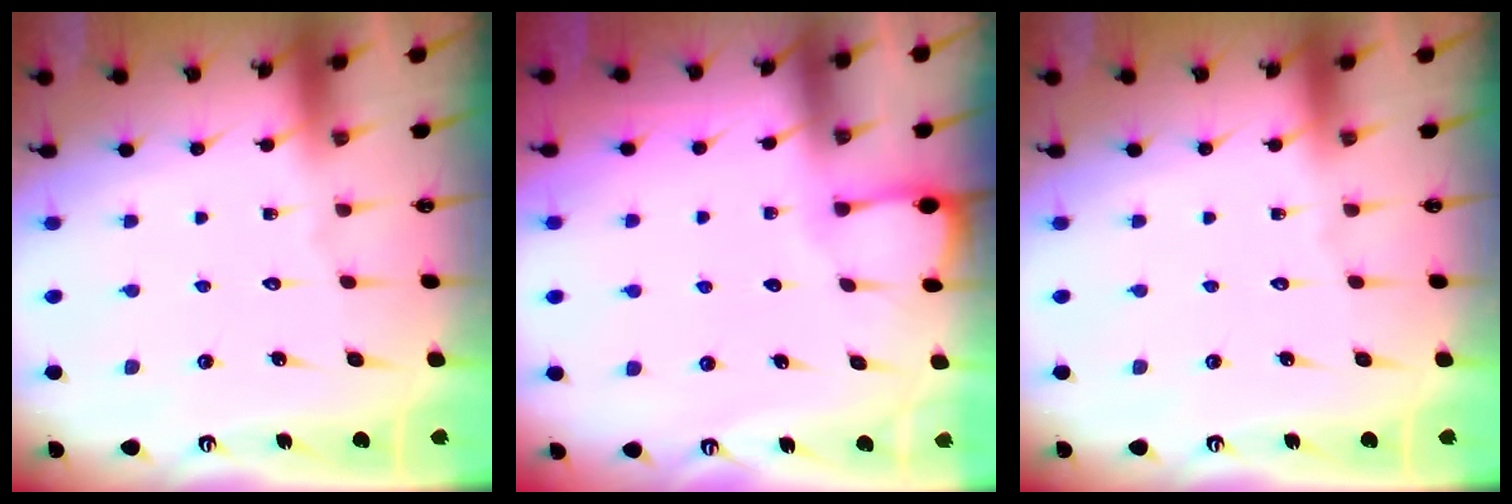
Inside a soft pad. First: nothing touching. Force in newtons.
{"total": 2.2, "press": 2.2, "slide": 0.4}
{"total": 0.0}